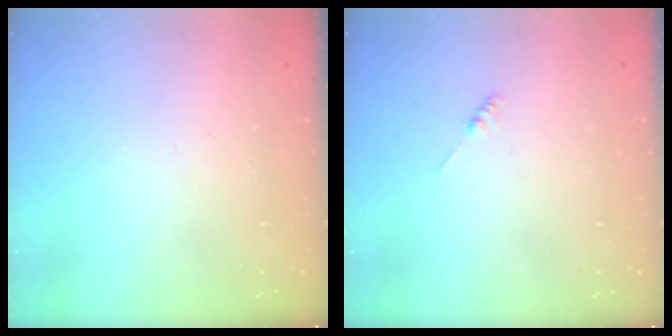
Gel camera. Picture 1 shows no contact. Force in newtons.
{"total": 0.0}